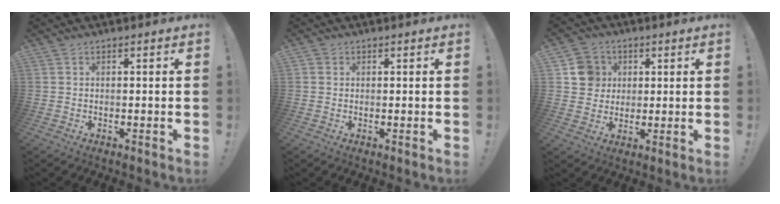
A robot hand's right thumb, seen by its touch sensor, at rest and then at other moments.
{"total": 0.9, "force": [0.4, 0.8, 0.0], "torque": [0.000, 0.001, 0.007]}
{"total": 9.0, "force": [2.7, 8.4, 1.9], "torque": [-0.022, -0.011, 0.059]}